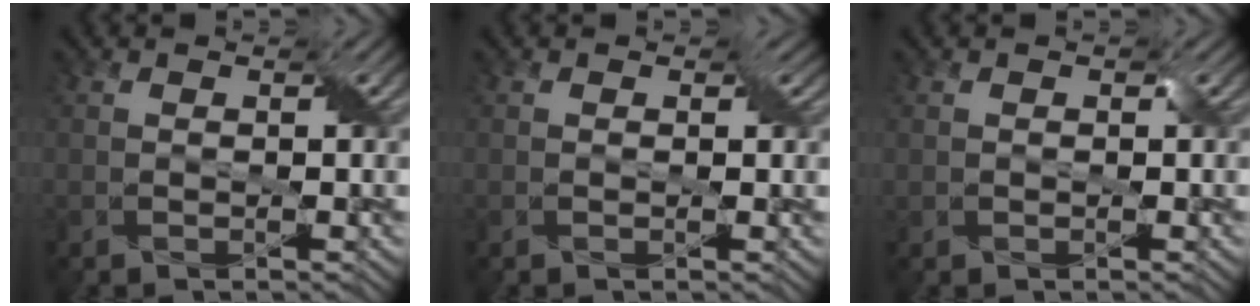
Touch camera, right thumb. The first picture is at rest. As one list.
[{"total": 0.9, "force": [0.4, 0.6, 0.5], "torque": [-0.005, -0.001, 0.004]}, {"total": 0.8, "force": [0.2, 0.7, 0.1], "torque": [-0.009, -0.002, 0.006]}]